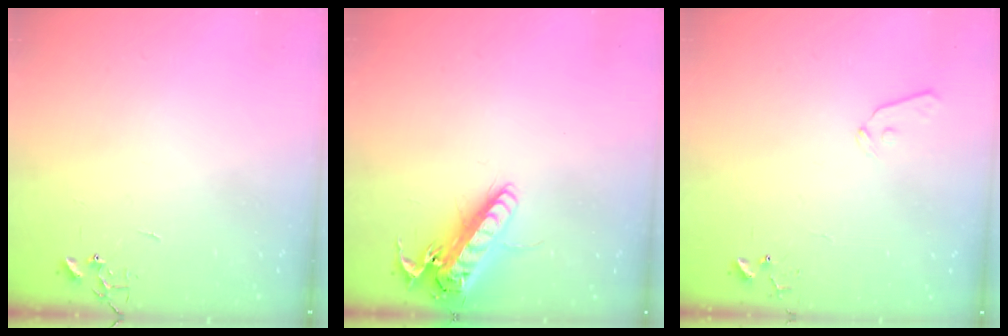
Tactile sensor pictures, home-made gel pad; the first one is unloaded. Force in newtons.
{"total": 17.4, "press": 17.1, "slide": 3.3}
{"total": 7.5, "press": 7.4, "slide": 0.9}